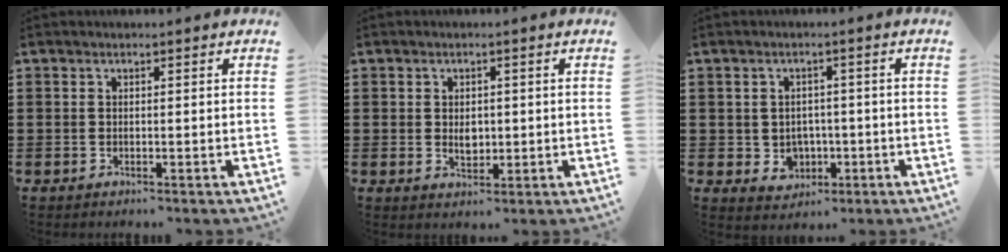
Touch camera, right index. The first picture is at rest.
{"total": 2.7, "force": [0.1, 1.8, 2.0], "torque": [-0.033, 0.002, 0.000]}
{"total": 3.2, "force": [-0.3, 3.0, 1.0], "torque": [-0.025, 0.001, -0.010]}